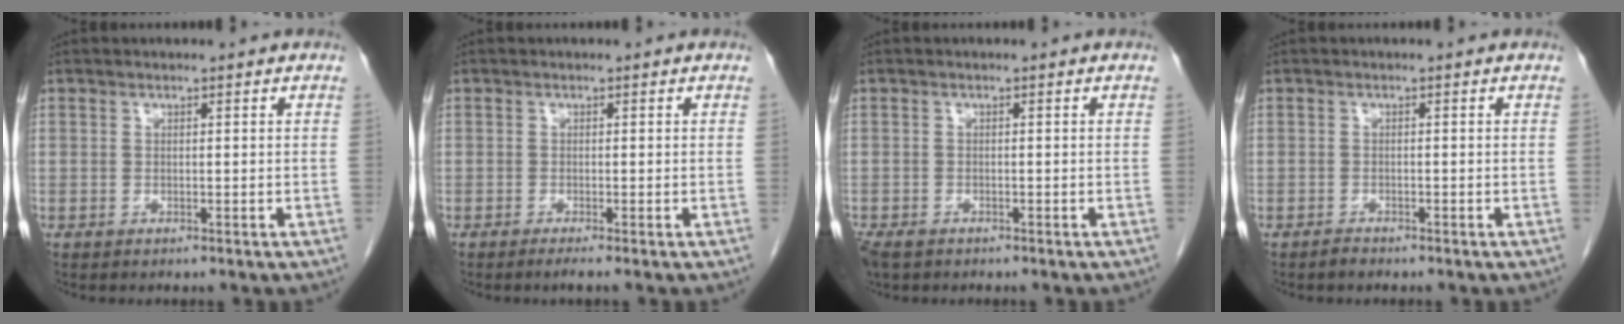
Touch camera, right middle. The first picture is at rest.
{"total": 1.1, "force": [-0.8, -0.3, 0.7], "torque": [-0.012, 0.000, -0.014]}
{"total": 3.4, "force": [-2.4, 1.8, 1.6], "torque": [-0.035, -0.007, -0.041]}
{"total": 0.9, "force": [-0.9, 0.2, 0.2], "torque": [-0.007, 0.000, -0.014]}